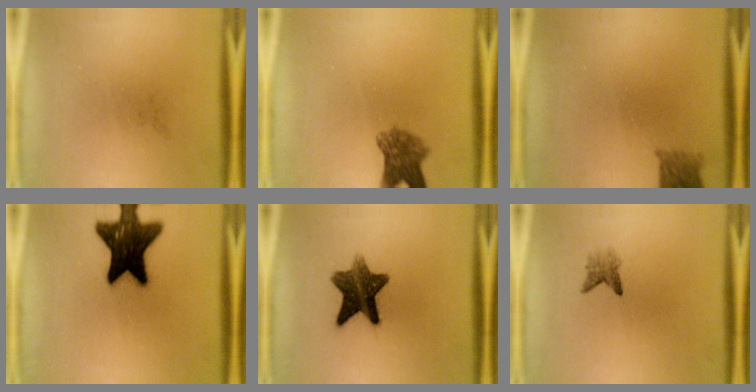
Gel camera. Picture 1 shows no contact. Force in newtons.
{"total": 5.4}
{"total": 2.8}
{"total": 17.6}
{"total": 10.5}
{"total": 1.8}